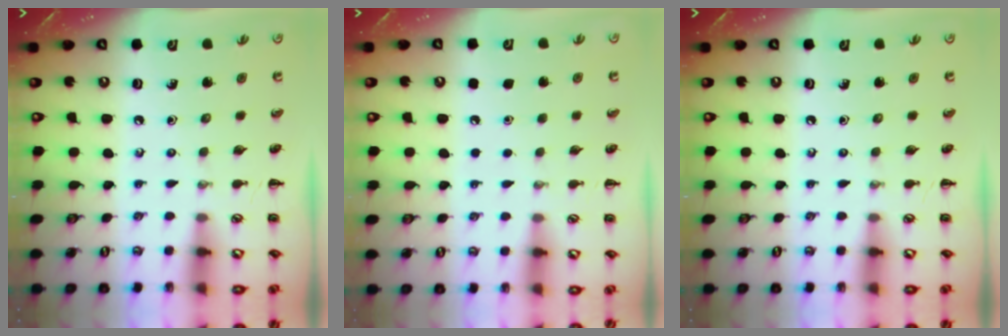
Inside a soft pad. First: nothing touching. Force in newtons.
{"total": 1.7, "press": 1.6, "slide": 0.1}
{"total": 0.0}